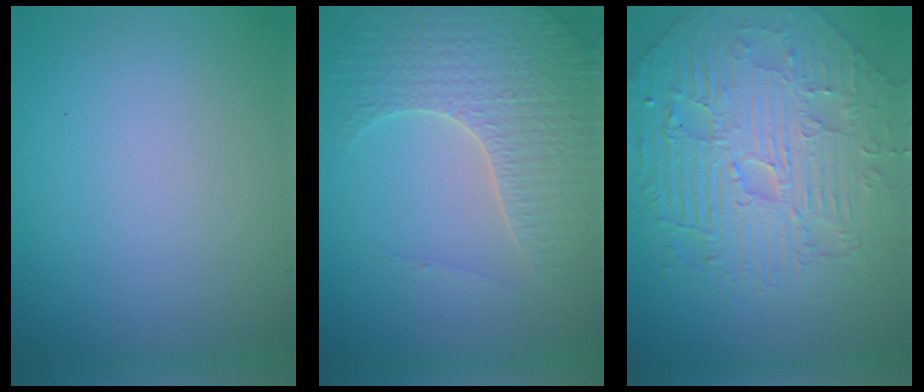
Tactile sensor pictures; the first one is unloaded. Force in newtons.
{"total": 5.0, "press": 4.5, "slide": 2.3}
{"total": 6.9, "press": 5.9, "slide": 3.5}